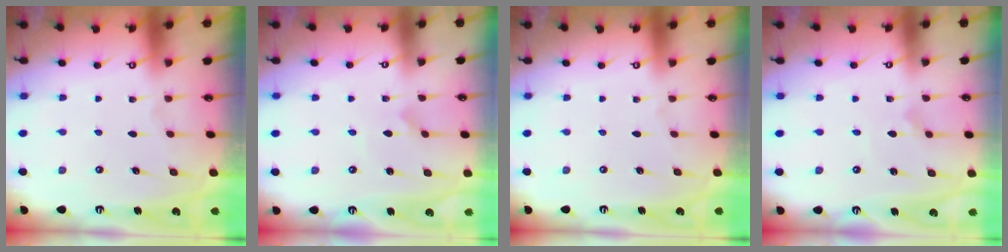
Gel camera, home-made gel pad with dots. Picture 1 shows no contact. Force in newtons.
{"total": 2.9, "press": 2.8, "slide": 0.3}
{"total": 0.0}
{"total": 0.7, "press": 0.7, "slide": 0.1}